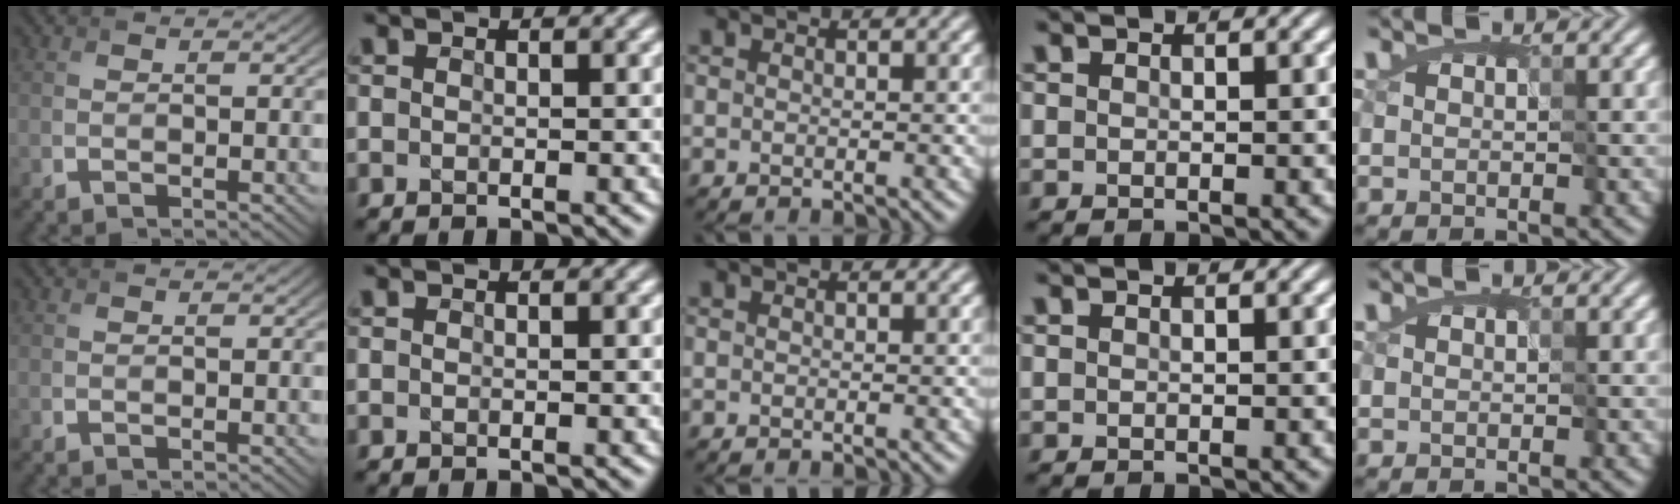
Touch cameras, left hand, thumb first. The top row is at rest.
{}